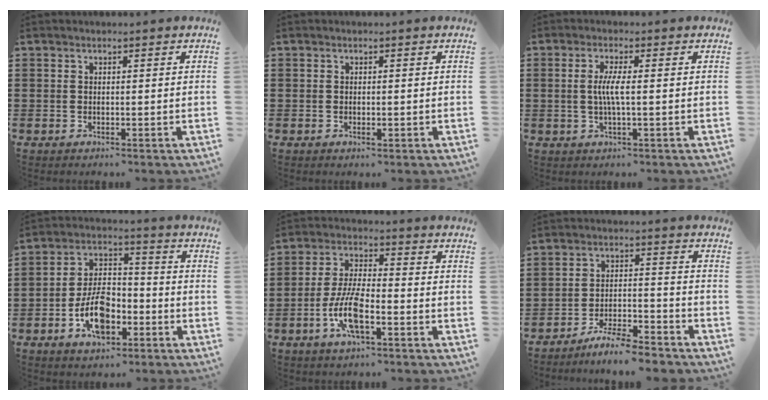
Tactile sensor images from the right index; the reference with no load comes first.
{"total": 0.6, "force": [-0.2, 0.1, 0.5], "torque": [-0.011, -0.005, -0.002]}
{"total": 3.7, "force": [-0.2, 0.3, 3.7], "torque": [-0.076, -0.007, -0.008]}
{"total": 9.2, "force": [-3.7, 4.9, 6.7], "torque": [-0.135, 0.004, -0.072]}
{"total": 8.5, "force": [-3.3, 2.7, 7.4], "torque": [-0.167, -0.009, -0.066]}
{"total": 6.3, "force": [-5.9, 0.1, 2.2], "torque": [-0.049, -0.003, -0.114]}